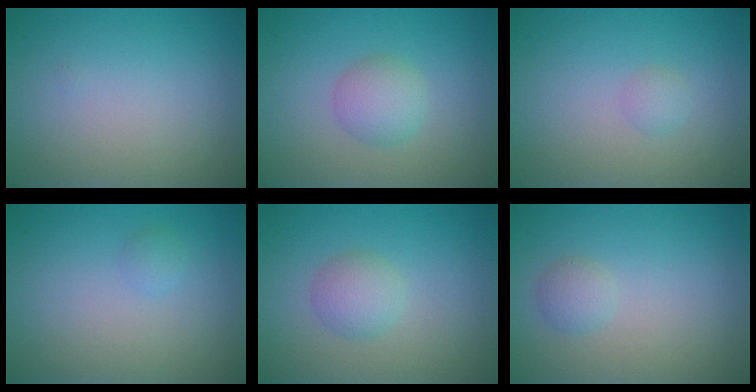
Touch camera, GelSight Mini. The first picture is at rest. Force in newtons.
{"total": 2.6, "press": 2.6, "slide": 0.0}
{"total": 1.0, "press": 1.0, "slide": 0.1}
{"total": 0.8, "press": 0.8, "slide": 0.1}
{"total": 2.3, "press": 2.3, "slide": 0.1}
{"total": 1.3, "press": 1.3, "slide": 0.2}